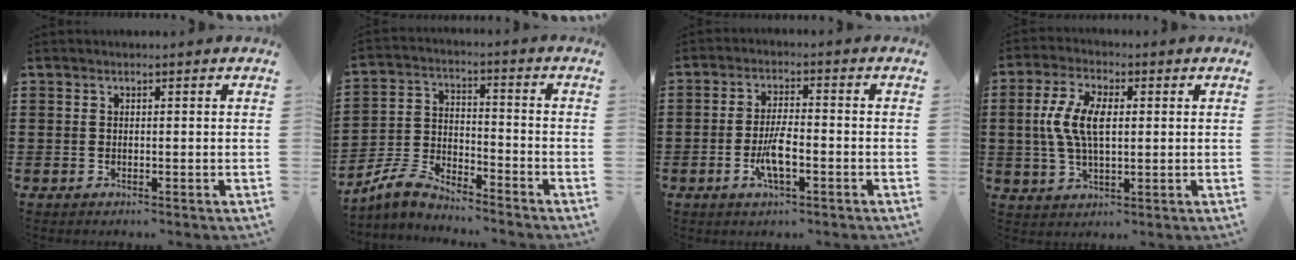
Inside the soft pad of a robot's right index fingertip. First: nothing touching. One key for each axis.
{"total": 5.8, "fx": -5.3, "fy": 1.1, "fz": 1.8, "tx": -0.058, "ty": -0.001, "tz": -0.112}
{"total": 5.6, "fx": -1.9, "fy": 1.3, "fz": 5.0, "tx": -0.105, "ty": -0.008, "tz": -0.037}
{"total": 7.8, "fx": 0.6, "fy": 3.8, "fz": 6.8, "tx": -0.152, "ty": 0.008, "tz": 0.003}